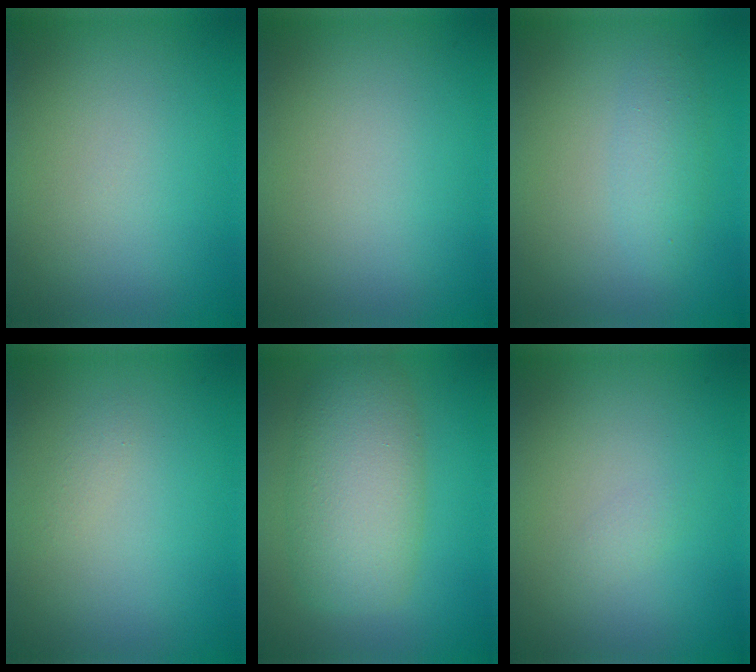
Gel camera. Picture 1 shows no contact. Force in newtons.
{"total": 0.0}
{"total": 1.9, "press": 1.9, "slide": 0.0}
{"total": 0.7, "press": 0.7, "slide": 0.1}
{"total": 6.5, "press": 6.5, "slide": 0.3}
{"total": 0.7, "press": 0.7, "slide": 0.1}